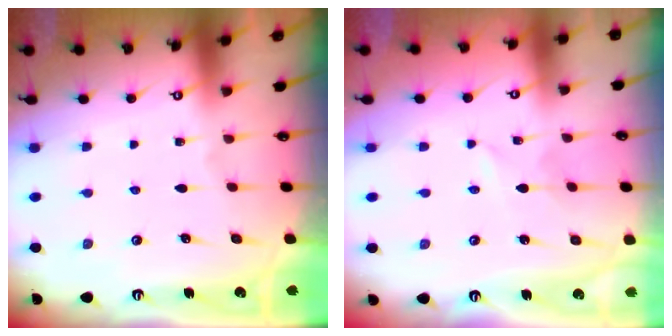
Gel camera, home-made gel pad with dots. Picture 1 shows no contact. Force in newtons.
{"total": 1.0, "press": 1.0, "slide": 0.1}